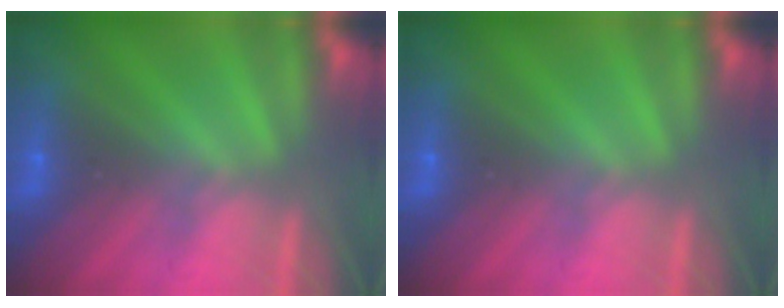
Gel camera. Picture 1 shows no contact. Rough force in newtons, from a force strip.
{"total": 0.0}